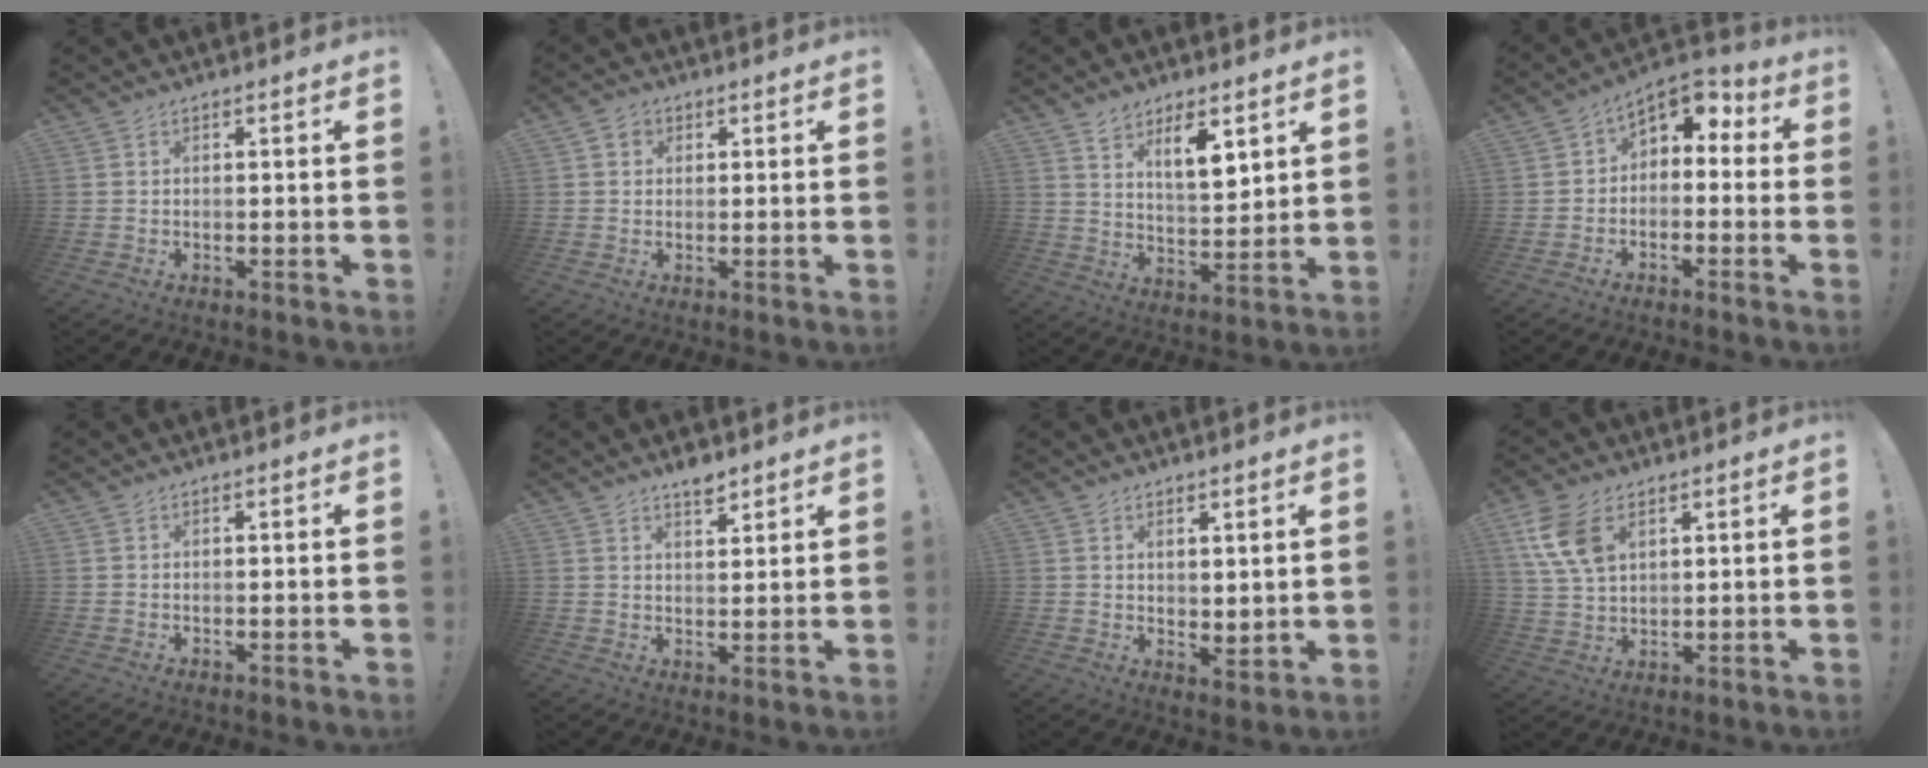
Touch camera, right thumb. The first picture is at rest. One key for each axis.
{"total": 2.6, "fx": 0.9, "fy": 2.3, "fz": 0.8, "tx": -0.006, "ty": -0.002, "tz": 0.014}
{"total": 9.1, "fx": 6.7, "fy": 3.4, "fz": 5.2, "tx": -0.072, "ty": -0.042, "tz": 0.117}
{"total": 5.3, "fx": 0.8, "fy": 4.1, "fz": 3.3, "tx": -0.044, "ty": -0.005, "tz": 0.021}
{"total": 0.0}
{"total": 4.5, "fx": 3.7, "fy": 1.6, "fz": 2.0, "tx": -0.021, "ty": -0.025, "tz": 0.062}
{"total": 3.7, "fx": 2.7, "fy": 2.0, "fz": 1.4, "tx": -0.018, "ty": -0.022, "tz": 0.052}
{"total": 11.3, "fx": 5.2, "fy": 6.9, "fz": 7.3, "tx": -0.144, "ty": -0.007, "tz": 0.101}